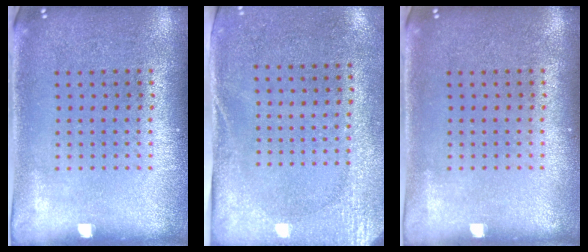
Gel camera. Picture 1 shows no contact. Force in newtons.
{"total": 2.7, "press": 2.1, "slide": 1.7}
{"total": 0.0}